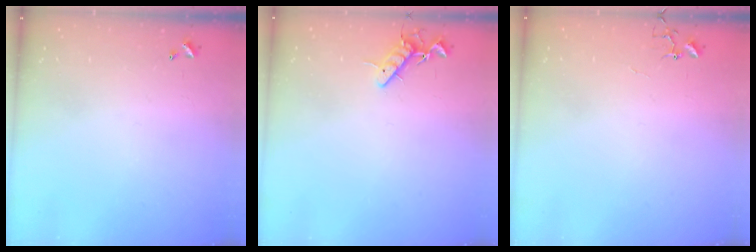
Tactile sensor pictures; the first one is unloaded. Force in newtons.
{"total": 8.6, "press": 8.5, "slide": 1.3}
{"total": 4.0, "press": 4.0, "slide": 0.3}